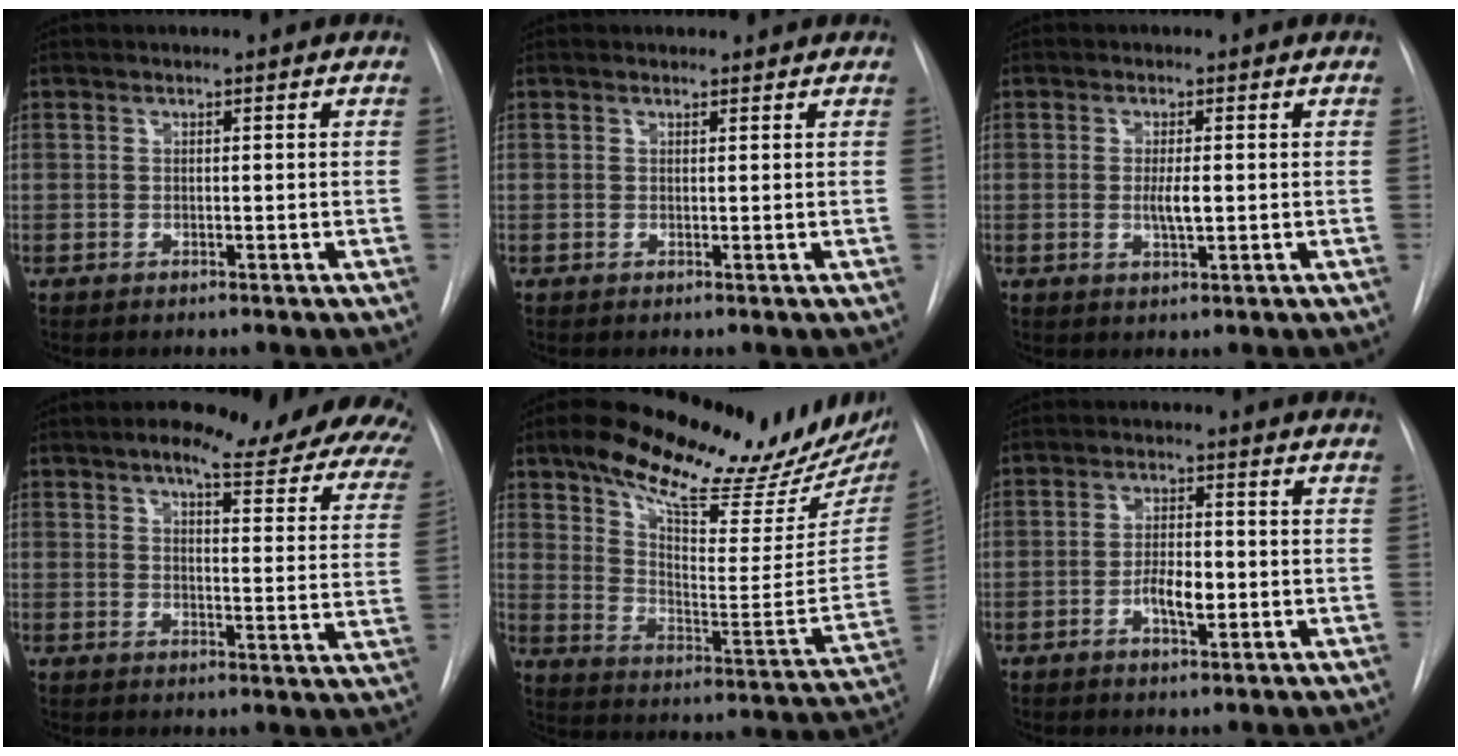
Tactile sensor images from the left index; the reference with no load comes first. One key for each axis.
{"total": 1.3, "fx": 1.2, "fy": 0.6, "fz": 0.0, "tx": -0.001, "ty": 0.001, "tz": 0.013}
{"total": 2.7, "fx": 0.0, "fy": 0.6, "fz": 2.6, "tx": -0.051, "ty": -0.003, "tz": 0.001}
{"total": 21.5, "fx": 16.7, "fy": 4.9, "fz": 12.6, "tx": -0.150, "ty": -0.021, "tz": 0.178}
{"total": 26.1, "fx": 18.9, "fy": 6.9, "fz": 16.7, "tx": -0.255, "ty": -0.013, "tz": 0.265}
{"total": 4.5, "fx": -1.2, "fy": 1.6, "fz": 4.0, "tx": -0.072, "ty": 0.003, "tz": -0.020}